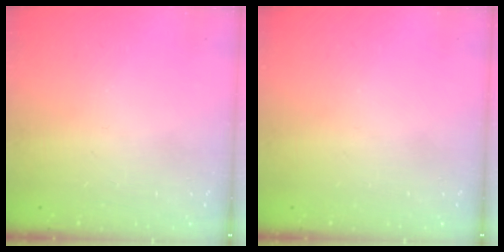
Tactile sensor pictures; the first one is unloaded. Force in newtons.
{"total": 0.0}